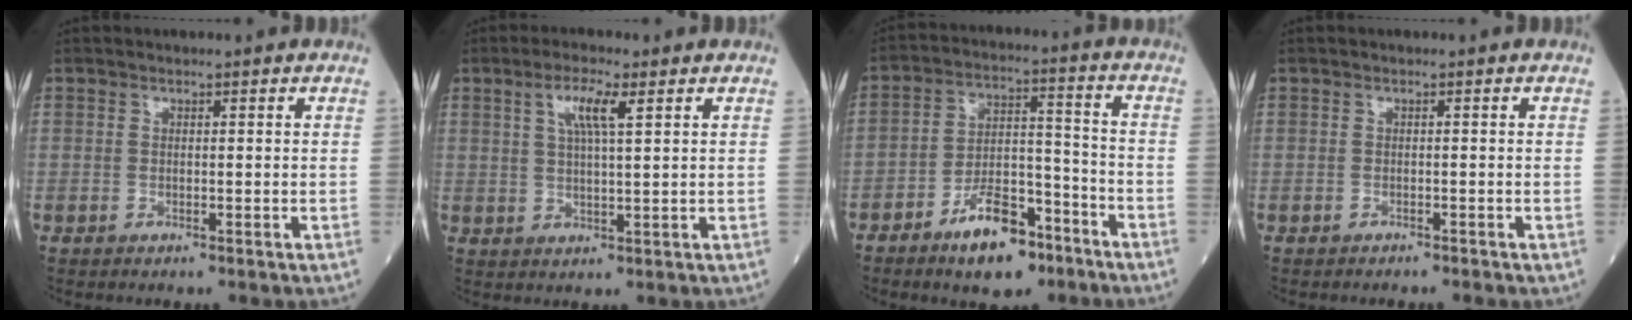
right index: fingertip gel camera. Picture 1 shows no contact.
{"total": 5.0, "force": [2.3, 0.5, 4.4], "torque": [-0.088, 0.005, 0.044]}
{"total": 10.7, "force": [-7.0, 4.1, 7.0], "torque": [-0.123, 0.012, -0.117]}
{"total": 1.5, "force": [-1.4, 0.4, 0.6], "torque": [-0.015, -0.003, -0.012]}